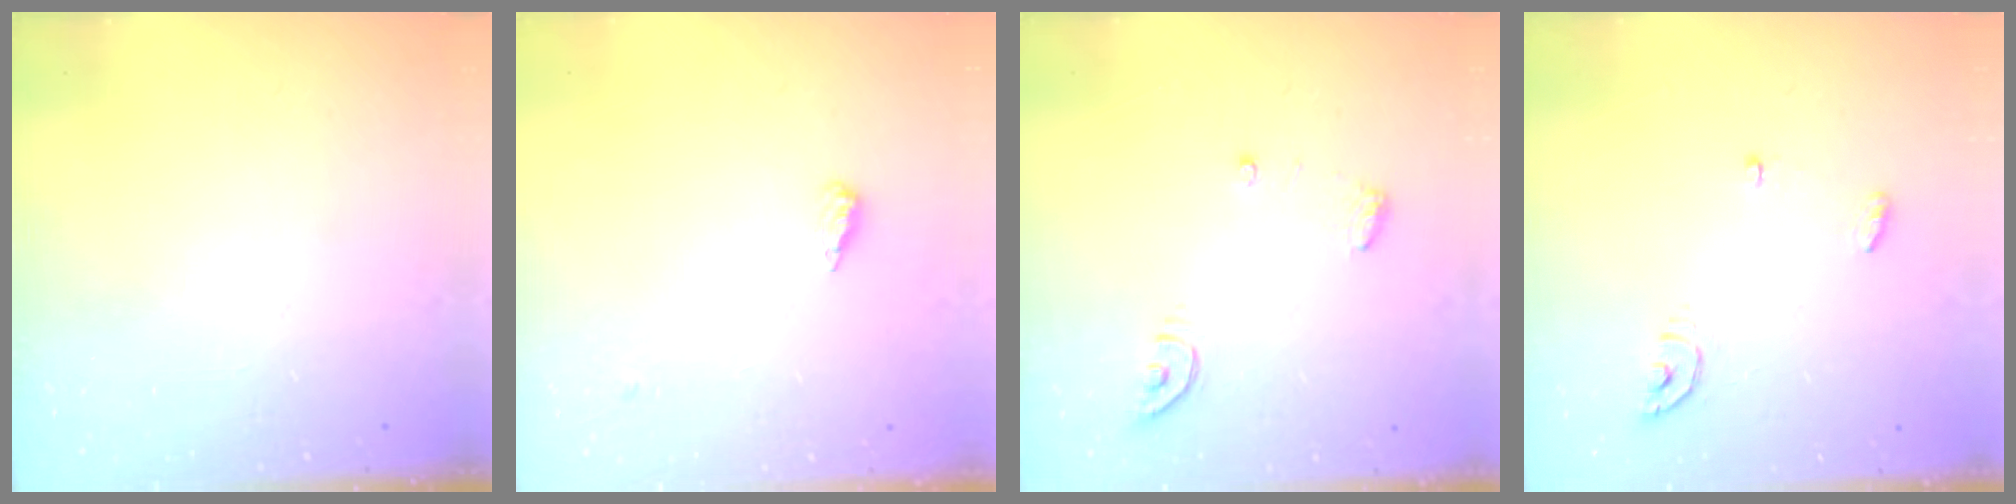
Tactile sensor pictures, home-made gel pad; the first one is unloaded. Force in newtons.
{"total": 8.7, "press": 5.7, "slide": 6.5}
{"total": 5.5, "press": 5.5, "slide": 0.2}
{"total": 4.8, "press": 4.8, "slide": 0.4}